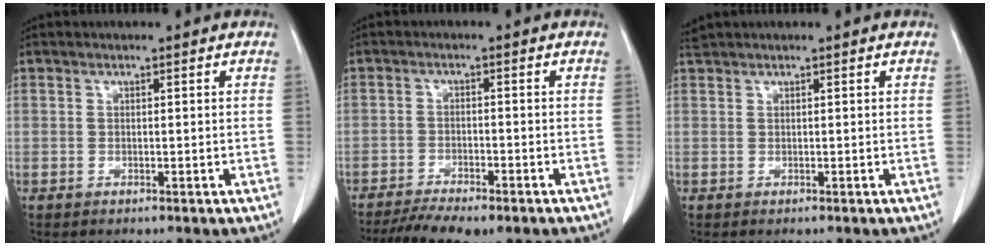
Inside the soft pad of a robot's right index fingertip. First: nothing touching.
{"total": 9.2, "force": [-7.3, 2.2, 5.2], "torque": [-0.080, -0.007, -0.109]}
{"total": 0.8, "force": [0.8, -0.1, 0.2], "torque": [-0.011, 0.017, 0.022]}